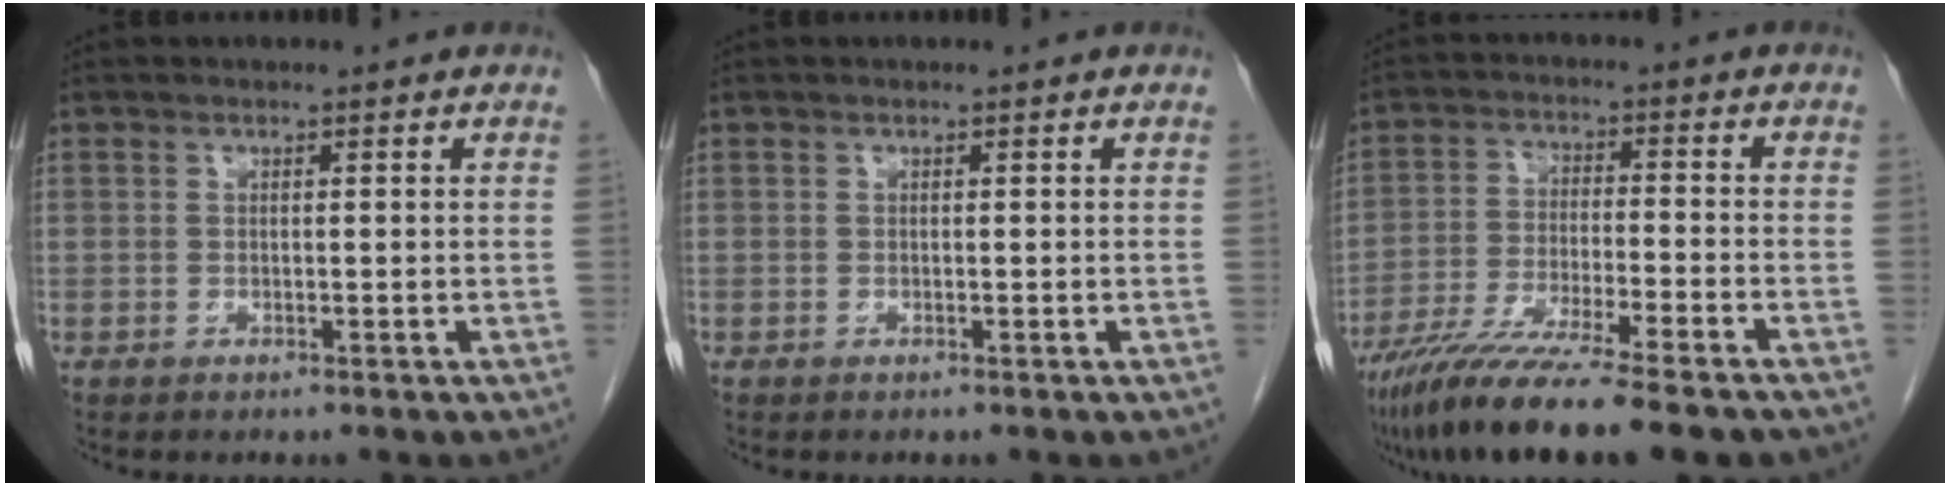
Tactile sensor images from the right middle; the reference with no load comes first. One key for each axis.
{"total": 0.0}
{"total": 16.0, "fx": -12.6, "fy": 1.1, "fz": 9.8, "tx": -0.170, "ty": -0.044, "tz": -0.209}